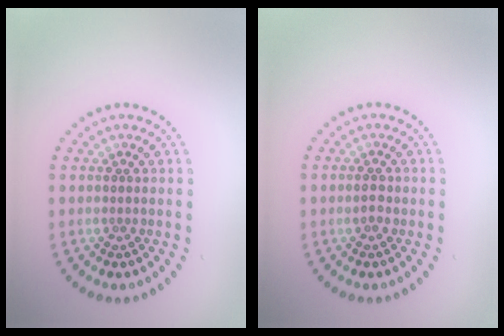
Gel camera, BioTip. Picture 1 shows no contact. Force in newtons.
{"total": 1.0, "press": 1.0, "slide": 0.1}